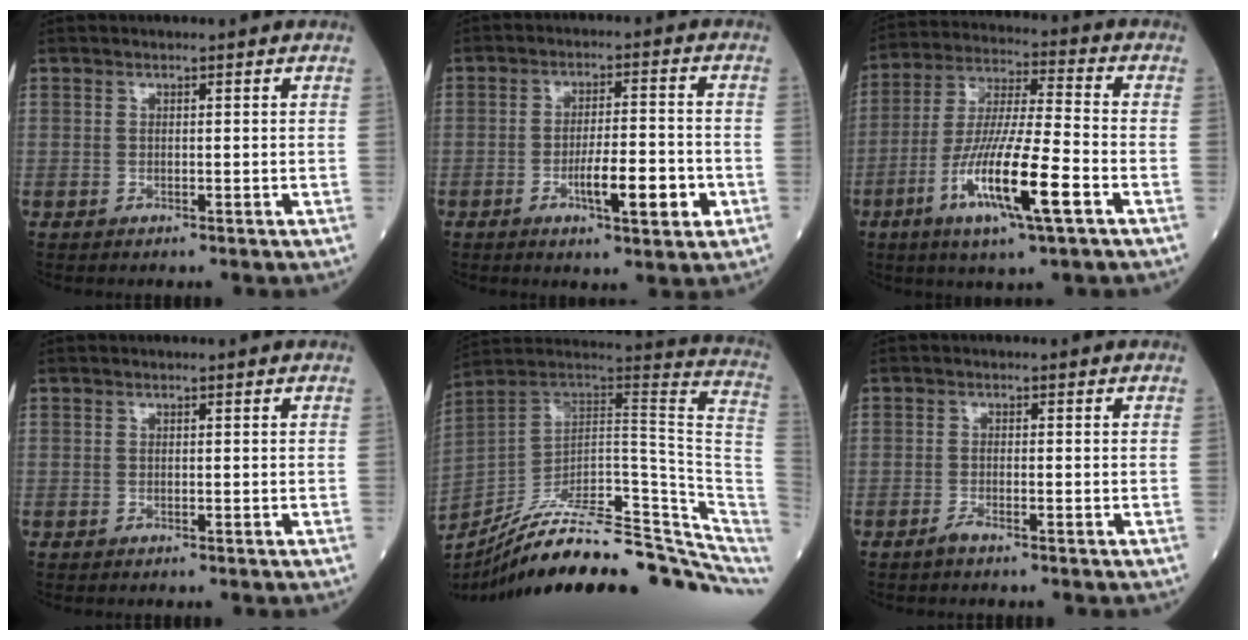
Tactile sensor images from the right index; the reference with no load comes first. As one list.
[{"total": 7.8, "force": [-2.8, 1.3, 7.2], "torque": [-0.118, -0.001, -0.042]}, {"total": 14.7, "force": [-5.8, 1.0, 13.5], "torque": [-0.263, -0.019, -0.105]}, {"total": 0.0}, {"total": 27.8, "force": [-22.7, 5.0, 15.1], "torque": [-0.138, 0.021, -0.329]}, {"total": 1.4, "force": [-1.0, 0.0, 0.9], "torque": [-0.022, -0.002, -0.021]}]